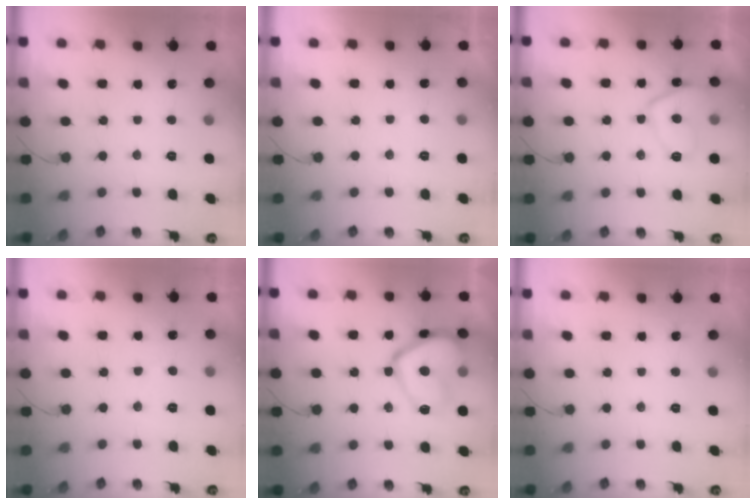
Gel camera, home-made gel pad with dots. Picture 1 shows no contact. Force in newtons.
{"total": 0.0}
{"total": 9.1, "press": 8.9, "slide": 1.5}
{"total": 1.5, "press": 1.5, "slide": 0.4}
{"total": 14.6, "press": 14.5, "slide": 1.4}
{"total": 0.0}